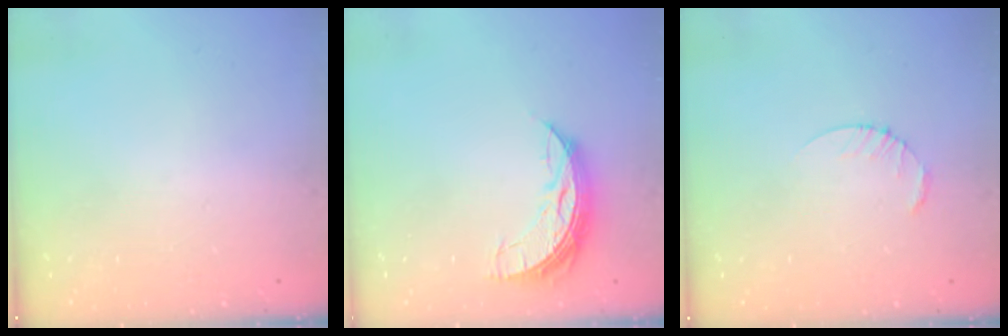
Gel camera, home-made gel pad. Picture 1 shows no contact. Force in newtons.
{"total": 7.7, "press": 7.6, "slide": 0.6}
{"total": 2.5, "press": 2.5, "slide": 0.3}